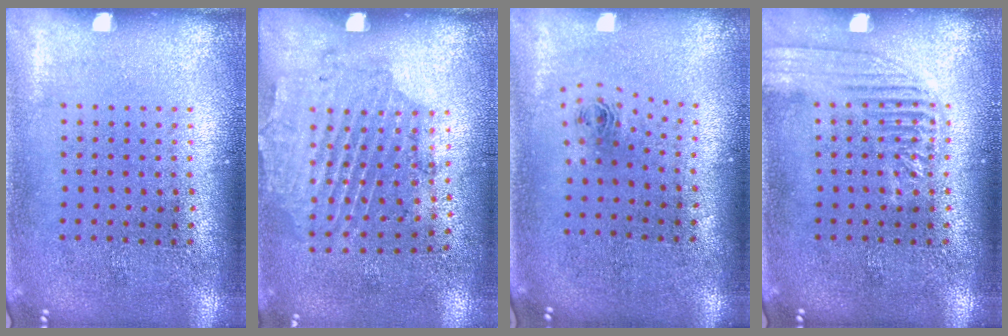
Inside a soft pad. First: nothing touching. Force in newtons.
{"total": 1.8, "press": 1.2, "slide": 1.3}
{"total": 0.9, "press": 0.4, "slide": 0.8}
{"total": 2.1, "press": 2.1, "slide": 0.3}